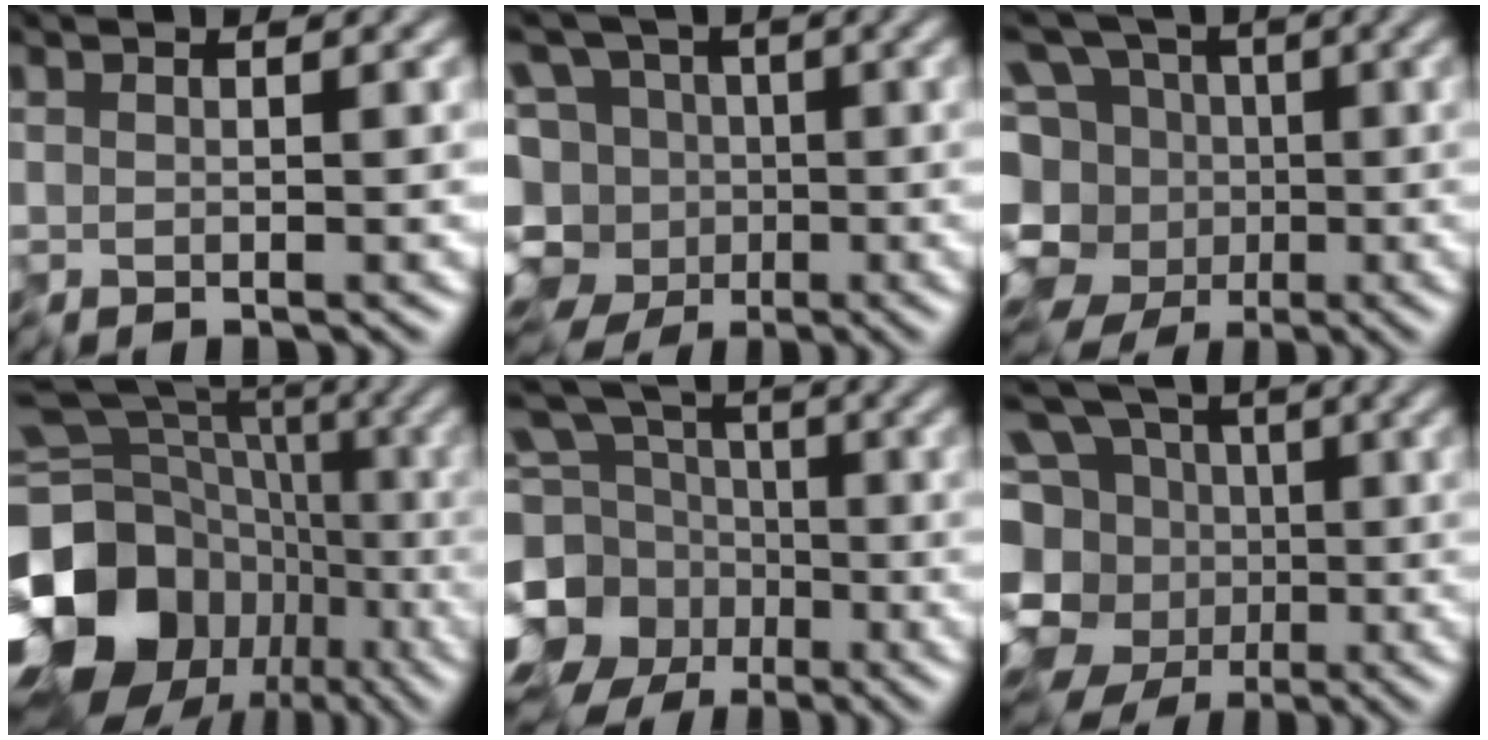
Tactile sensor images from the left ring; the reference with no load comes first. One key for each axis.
{"total": 10.4, "fx": -4.4, "fy": 8.3, "fz": 4.4, "tx": -0.059, "ty": 0.018, "tz": -0.091}
{"total": 9.8, "fx": -3.4, "fy": 7.8, "fz": 4.8, "tx": -0.082, "ty": 0.003, "tz": -0.052}
{"total": 20.3, "fx": -6.3, "fy": 17.1, "fz": 9.1, "tx": -0.173, "ty": -0.014, "tz": -0.119}
{"total": 9.8, "fx": -2.7, "fy": 8.4, "fz": 4.3, "tx": -0.111, "ty": -0.027, "tz": -0.048}
{"total": 10.9, "fx": -3.2, "fy": 9.0, "fz": 5.2, "tx": -0.108, "ty": -0.003, "tz": -0.051}